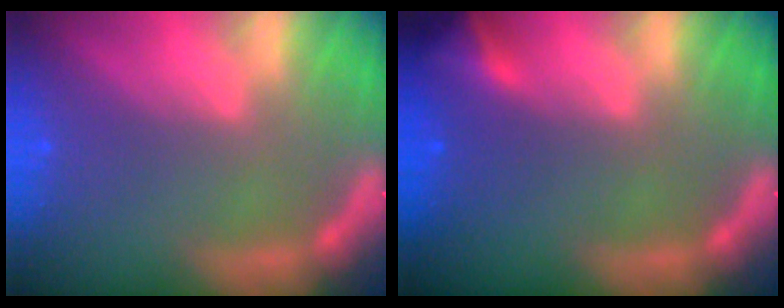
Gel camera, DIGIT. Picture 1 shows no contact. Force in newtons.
{"total": 2.9}